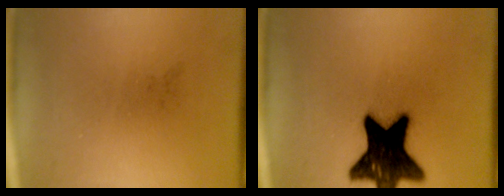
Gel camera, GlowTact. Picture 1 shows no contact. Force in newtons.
{"total": 17.6}